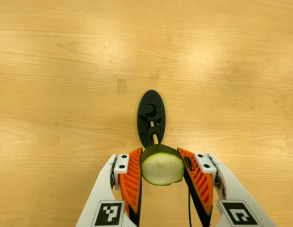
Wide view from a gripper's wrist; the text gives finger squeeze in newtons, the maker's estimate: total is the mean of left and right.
{"total": 10.6, "left": 9.1, "right": 12.1}